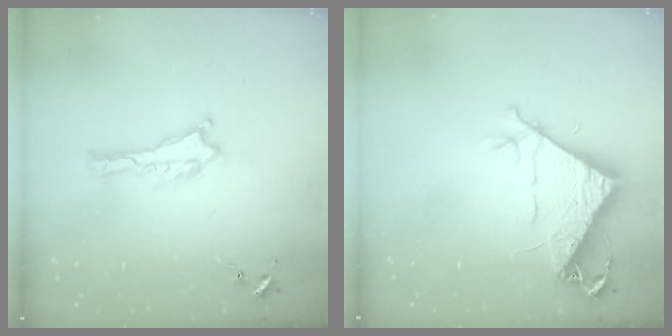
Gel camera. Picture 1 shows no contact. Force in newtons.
{"total": 9.1, "press": 9.0, "slide": 0.8}